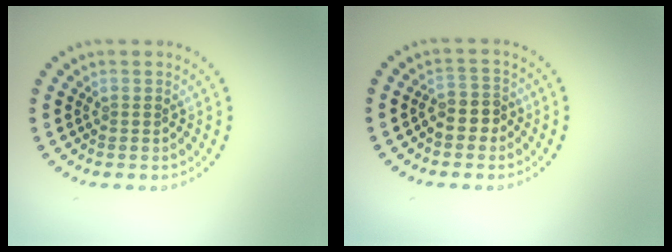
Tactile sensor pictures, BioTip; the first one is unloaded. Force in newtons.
{"total": 2.4, "press": 2.2, "slide": 1.0}